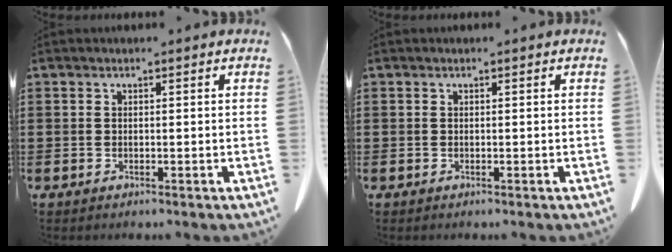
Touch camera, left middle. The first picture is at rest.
{"total": 0.0}